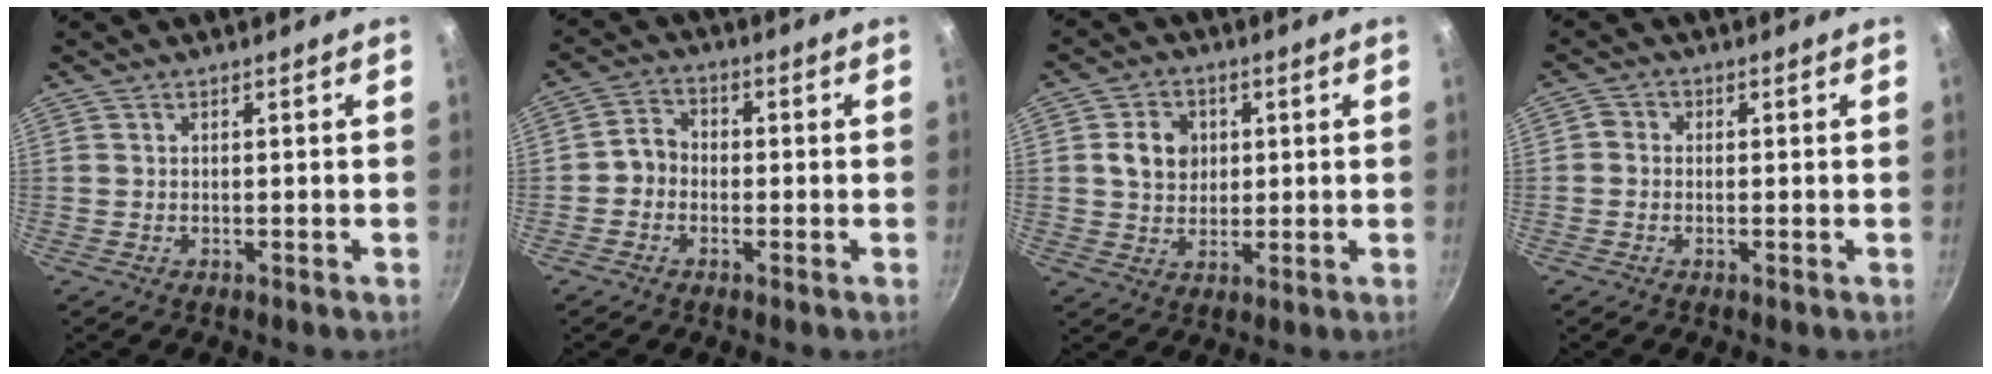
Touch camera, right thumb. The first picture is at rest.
{"total": 4.3, "force": [-1.0, 3.6, 2.0], "torque": [-0.015, 0.019, -0.031]}
{"total": 7.4, "force": [1.4, 6.2, 3.7], "torque": [-0.037, 0.003, 0.020]}
{"total": 1.7, "force": [-0.4, 1.5, 0.8], "torque": [-0.019, 0.008, -0.014]}